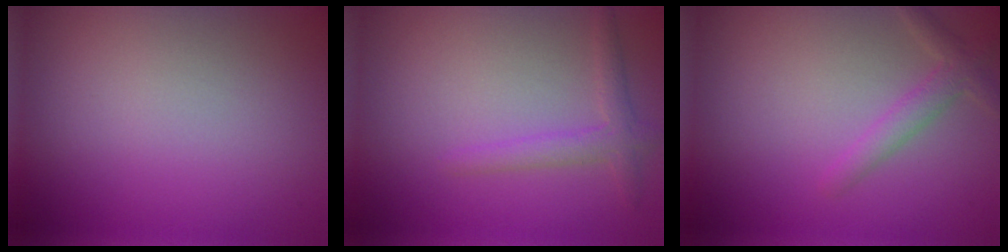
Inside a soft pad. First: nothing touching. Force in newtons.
{"total": 2.0, "press": 2.0, "slide": 0.1}
{"total": 2.0, "press": 2.0, "slide": 0.1}